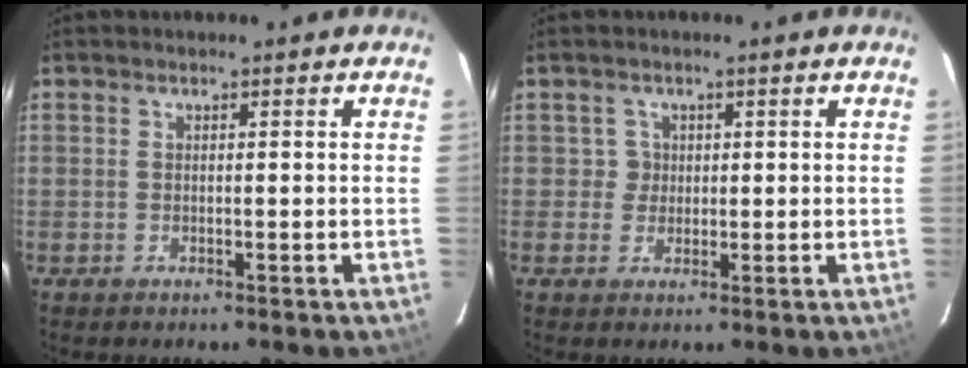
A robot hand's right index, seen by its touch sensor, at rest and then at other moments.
{"total": 2.0, "force": [0.5, 1.9, -0.3], "torque": [0.018, 0.014, 0.008]}